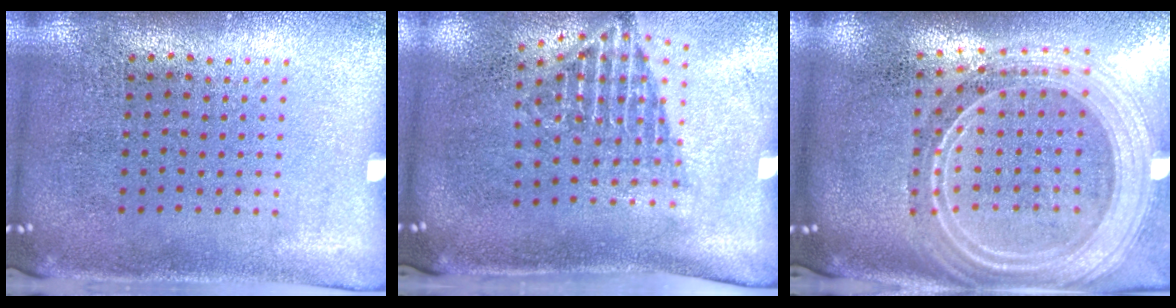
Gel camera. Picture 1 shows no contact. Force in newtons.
{"total": 1.6, "press": 1.2, "slide": 1.0}
{"total": 2.7, "press": 2.3, "slide": 1.4}